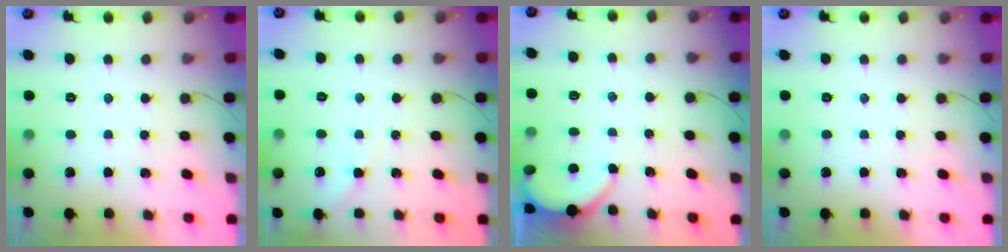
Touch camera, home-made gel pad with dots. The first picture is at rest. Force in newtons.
{"total": 4.4, "press": 4.3, "slide": 0.7}
{"total": 2.9, "press": 2.8, "slide": 0.4}
{"total": 0.0}